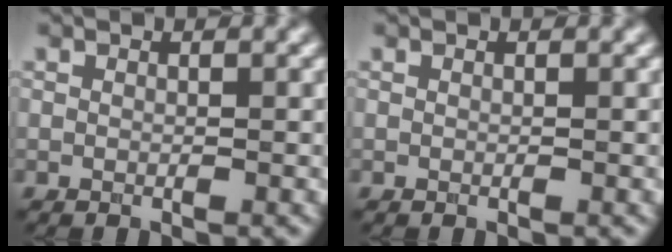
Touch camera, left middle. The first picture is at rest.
{"total": 0.0}